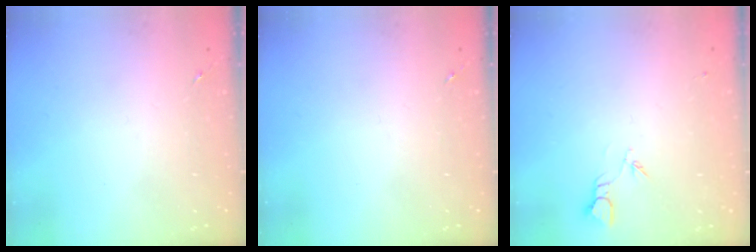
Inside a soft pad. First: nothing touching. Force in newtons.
{"total": 0.0}
{"total": 2.7, "press": 2.7, "slide": 0.3}